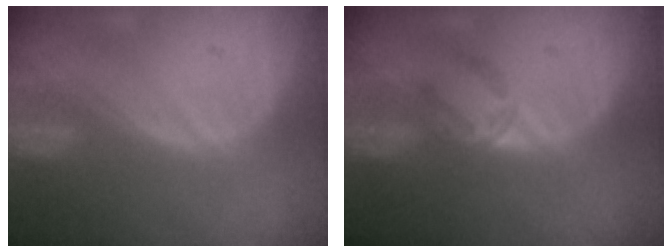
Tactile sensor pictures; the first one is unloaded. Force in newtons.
{"total": 2.9, "press": 2.7, "slide": 1.0}